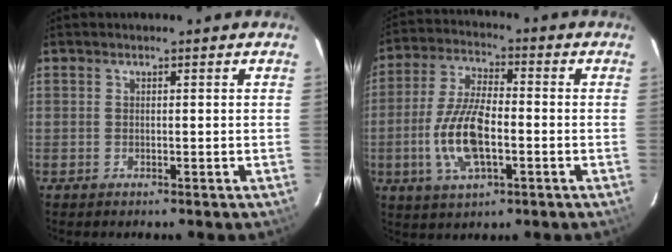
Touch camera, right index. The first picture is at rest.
{"total": 12.2, "force": [-3.2, 4.8, 10.8], "torque": [-0.227, -0.003, -0.060]}